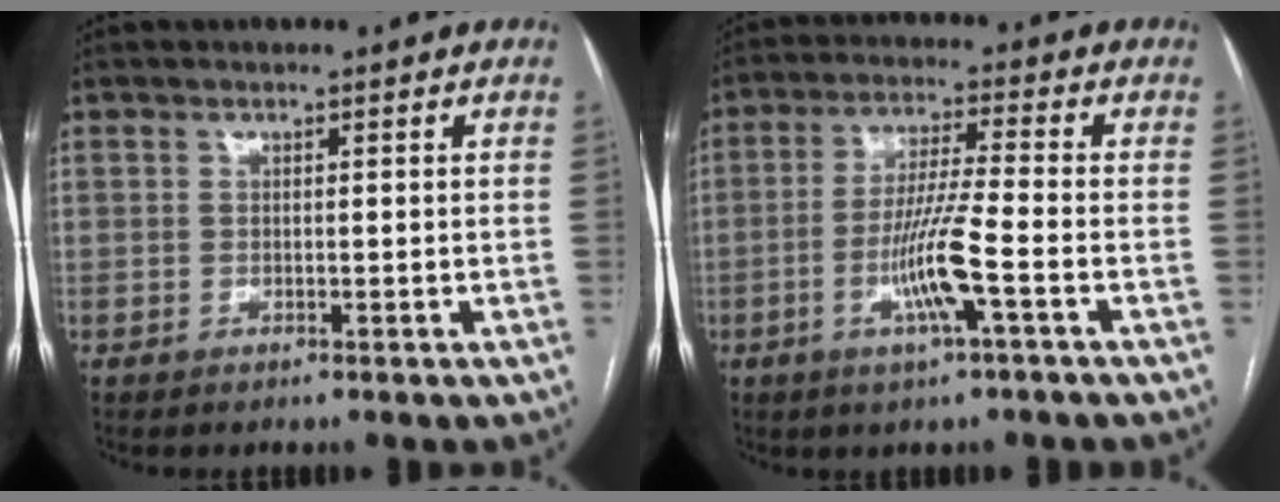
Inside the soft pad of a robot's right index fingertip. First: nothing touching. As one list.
[{"total": 8.8, "force": [-3.0, -0.2, 8.3], "torque": [-0.161, -0.006, -0.057]}]